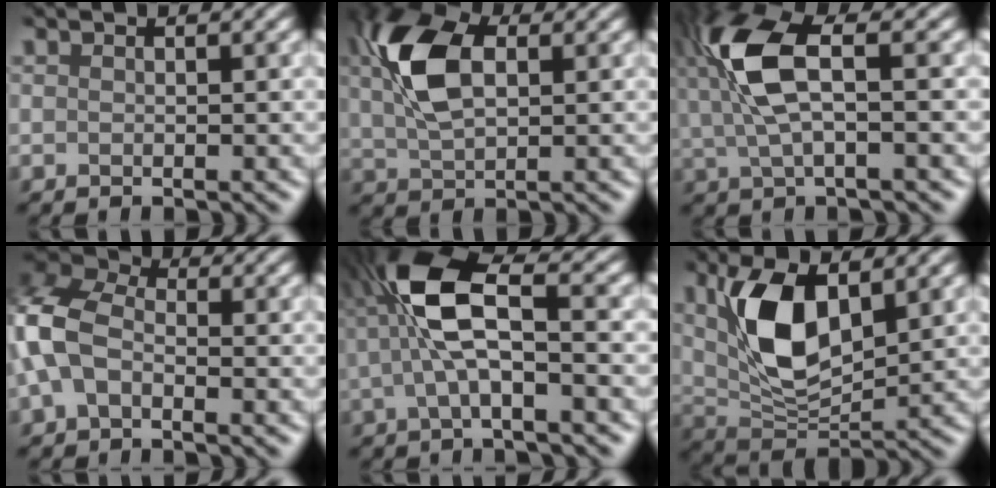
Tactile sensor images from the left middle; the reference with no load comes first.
{"total": 6.4, "force": [2.1, 3.4, 5.1], "torque": [-0.131, 0.015, 0.043]}
{"total": 6.0, "force": [1.4, 2.0, 5.5], "torque": [-0.150, 0.016, 0.031]}
{"total": 6.2, "force": [-1.0, 4.2, 4.4], "torque": [-0.145, 0.014, -0.026]}
{"total": 6.8, "force": [0.0, 1.9, 6.6], "torque": [-0.163, 0.026, 0.002]}
{"total": 6.7, "force": [2.3, 3.0, 5.5], "torque": [-0.135, 0.001, 0.056]}